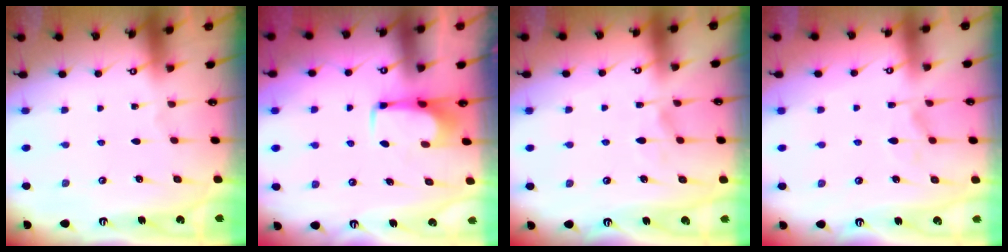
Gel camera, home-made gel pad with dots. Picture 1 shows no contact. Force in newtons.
{"total": 1.5, "press": 1.4, "slide": 0.5}
{"total": 5.6, "press": 5.6, "slide": 0.5}
{"total": 1.0, "press": 0.2, "slide": 0.9}